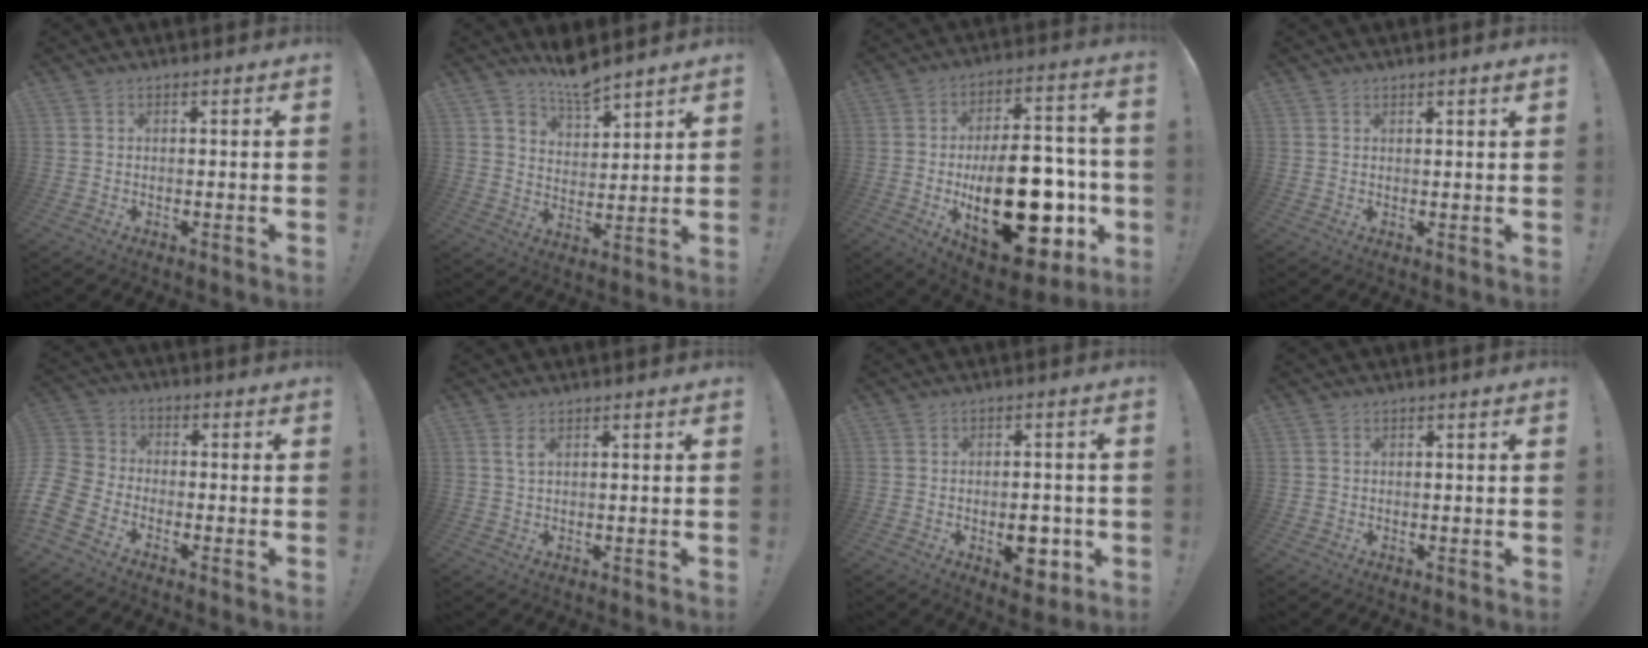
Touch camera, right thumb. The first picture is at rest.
{"total": 8.3, "force": [7.1, 3.2, 2.6], "torque": [-0.046, -0.050, 0.133]}
{"total": 28.7, "force": [-5.8, 14.8, 23.8], "torque": [-0.379, 0.033, -0.071]}
{"total": 1.2, "force": [0.9, 0.0, 0.8], "torque": [-0.010, -0.002, 0.015]}
{"total": 9.6, "force": [-6.3, 6.0, 4.1], "torque": [-0.106, 0.033, -0.118]}
{"total": 1.8, "force": [0.8, 0.4, 1.6], "torque": [-0.028, -0.001, 0.012]}
{"total": 8.1, "force": [-2.8, 5.0, 5.7], "torque": [-0.066, 0.015, -0.037]}
{"total": 0.6, "force": [-0.1, 0.6, 0.0], "torque": [0.000, 0.002, -0.002]}